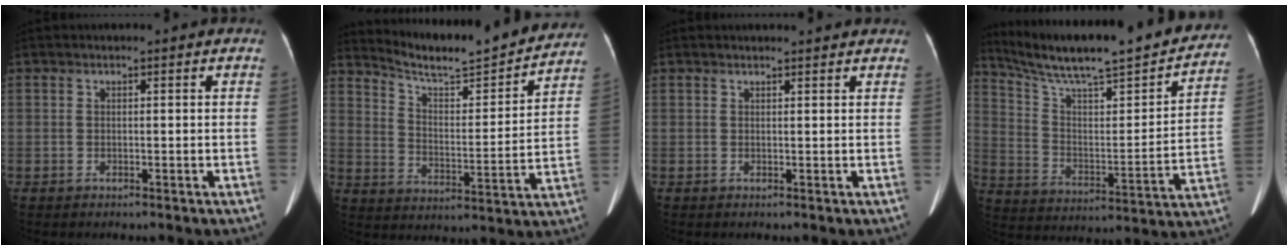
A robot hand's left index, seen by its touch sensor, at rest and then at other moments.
{"total": 16.9, "force": [16.1, 1.0, 5.0], "torque": [-0.087, -0.027, 0.230]}
{"total": 2.4, "force": [2.4, 0.3, 0.4], "torque": [-0.012, 0.010, 0.026]}
{"total": 27.5, "force": [23.8, 3.6, 13.4], "torque": [-0.217, -0.029, 0.339]}